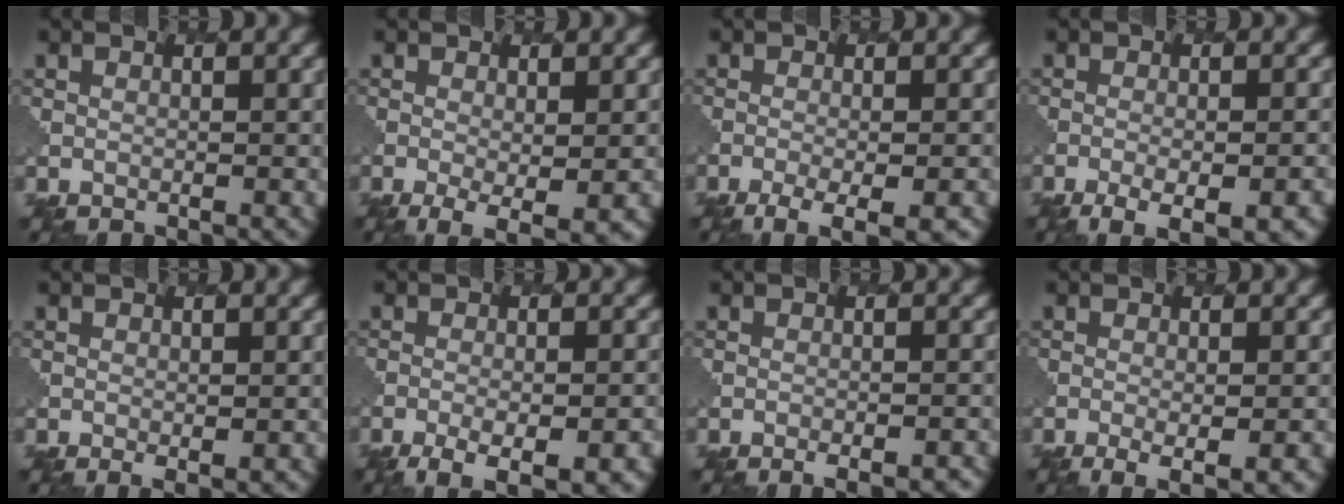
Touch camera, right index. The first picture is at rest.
{"total": 4.0, "force": [-1.1, 1.3, 3.6], "torque": [-0.061, -0.014, -0.014]}
{"total": 4.8, "force": [-2.6, 1.3, 3.8], "torque": [-0.056, -0.007, -0.039]}
{"total": 6.3, "force": [-3.2, 2.1, 5.0], "torque": [-0.068, -0.009, -0.037]}
{"total": 1.5, "force": [-0.3, 0.3, 1.4], "torque": [-0.020, -0.006, 0.000]}
{"total": 6.9, "force": [-3.6, 2.3, 5.4], "torque": [-0.079, -0.011, -0.045]}
{"total": 3.6, "force": [-2.3, 1.4, 2.5], "torque": [-0.013, 0.011, -0.022]}
{"total": 4.6, "force": [-1.7, 1.4, 4.0], "torque": [-0.050, -0.006, -0.015]}